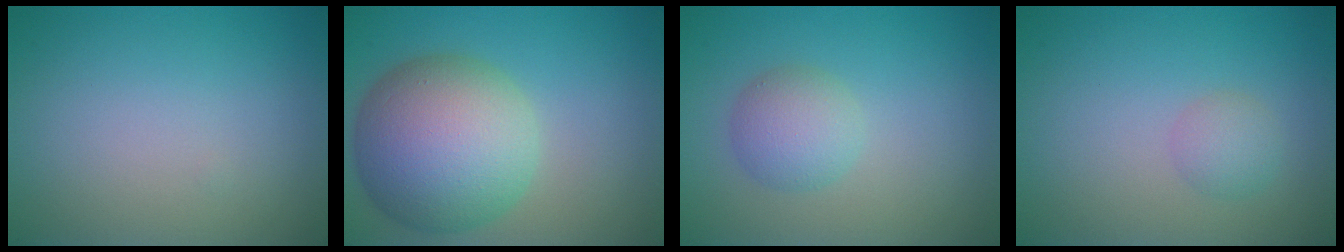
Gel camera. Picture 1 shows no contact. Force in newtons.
{"total": 10.9, "press": 10.9, "slide": 0.5}
{"total": 3.0, "press": 3.0, "slide": 0.1}
{"total": 1.7, "press": 1.7, "slide": 0.0}